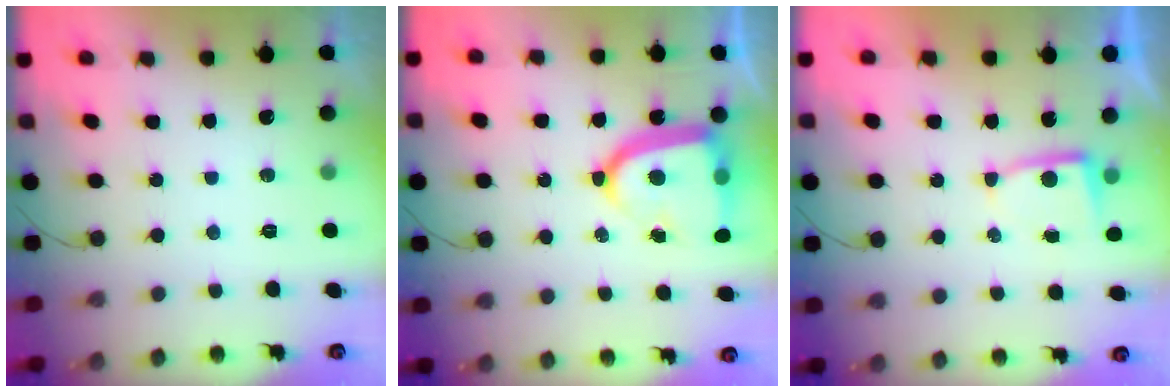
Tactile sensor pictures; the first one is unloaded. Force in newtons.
{"total": 16.6, "press": 16.5, "slide": 1.5}
{"total": 3.0, "press": 3.0, "slide": 0.4}